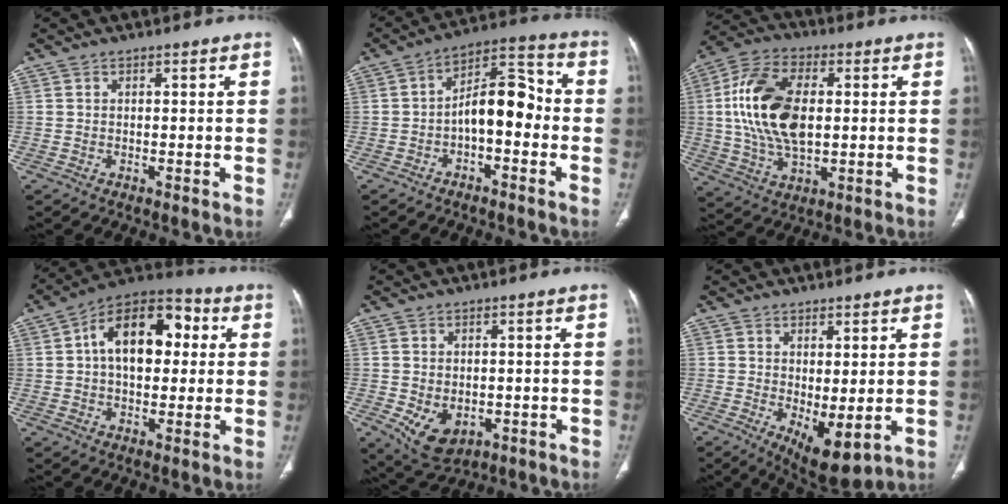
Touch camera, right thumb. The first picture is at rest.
{"total": 10.8, "force": [-2.0, 5.6, 9.0], "torque": [-0.119, 0.050, -0.043]}
{"total": 17.5, "force": [1.7, 9.8, 14.4], "torque": [-0.284, 0.009, 0.032]}
{"total": 16.4, "force": [2.7, 10.0, 12.7], "torque": [-0.172, 0.031, 0.034]}
{"total": 7.8, "force": [-2.2, 5.4, 5.2], "torque": [-0.076, -0.001, -0.017]}
{"total": 7.7, "force": [-0.9, 3.2, 7.0], "torque": [-0.104, -0.017, 0.003]}